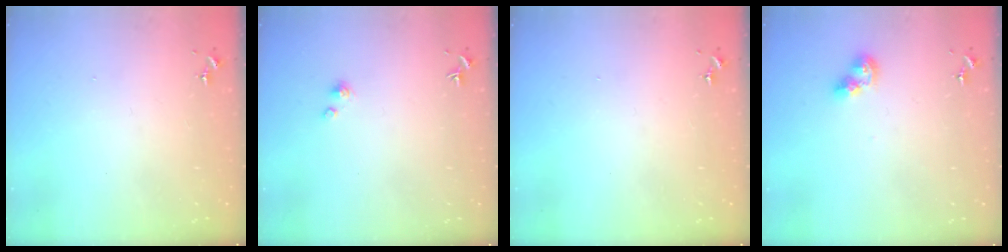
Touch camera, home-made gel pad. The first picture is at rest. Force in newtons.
{"total": 2.1, "press": 2.1, "slide": 0.2}
{"total": 0.0}
{"total": 9.0, "press": 9.0, "slide": 0.9}